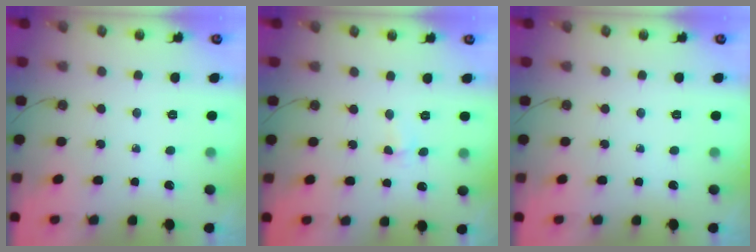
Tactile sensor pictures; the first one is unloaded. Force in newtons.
{"total": 2.1, "press": 2.1, "slide": 0.5}
{"total": 0.0}